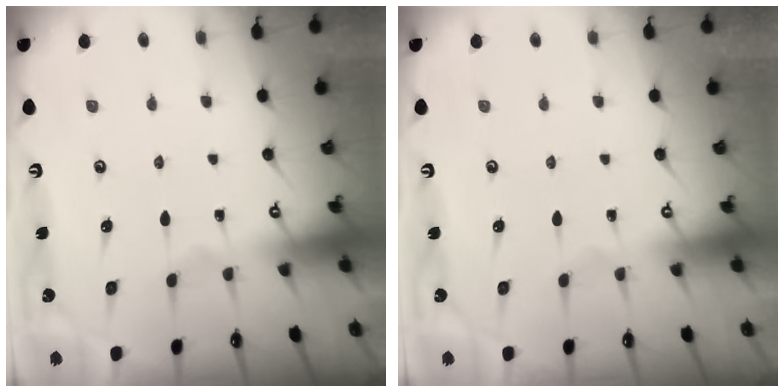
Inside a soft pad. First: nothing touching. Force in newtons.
{"total": 0.0}